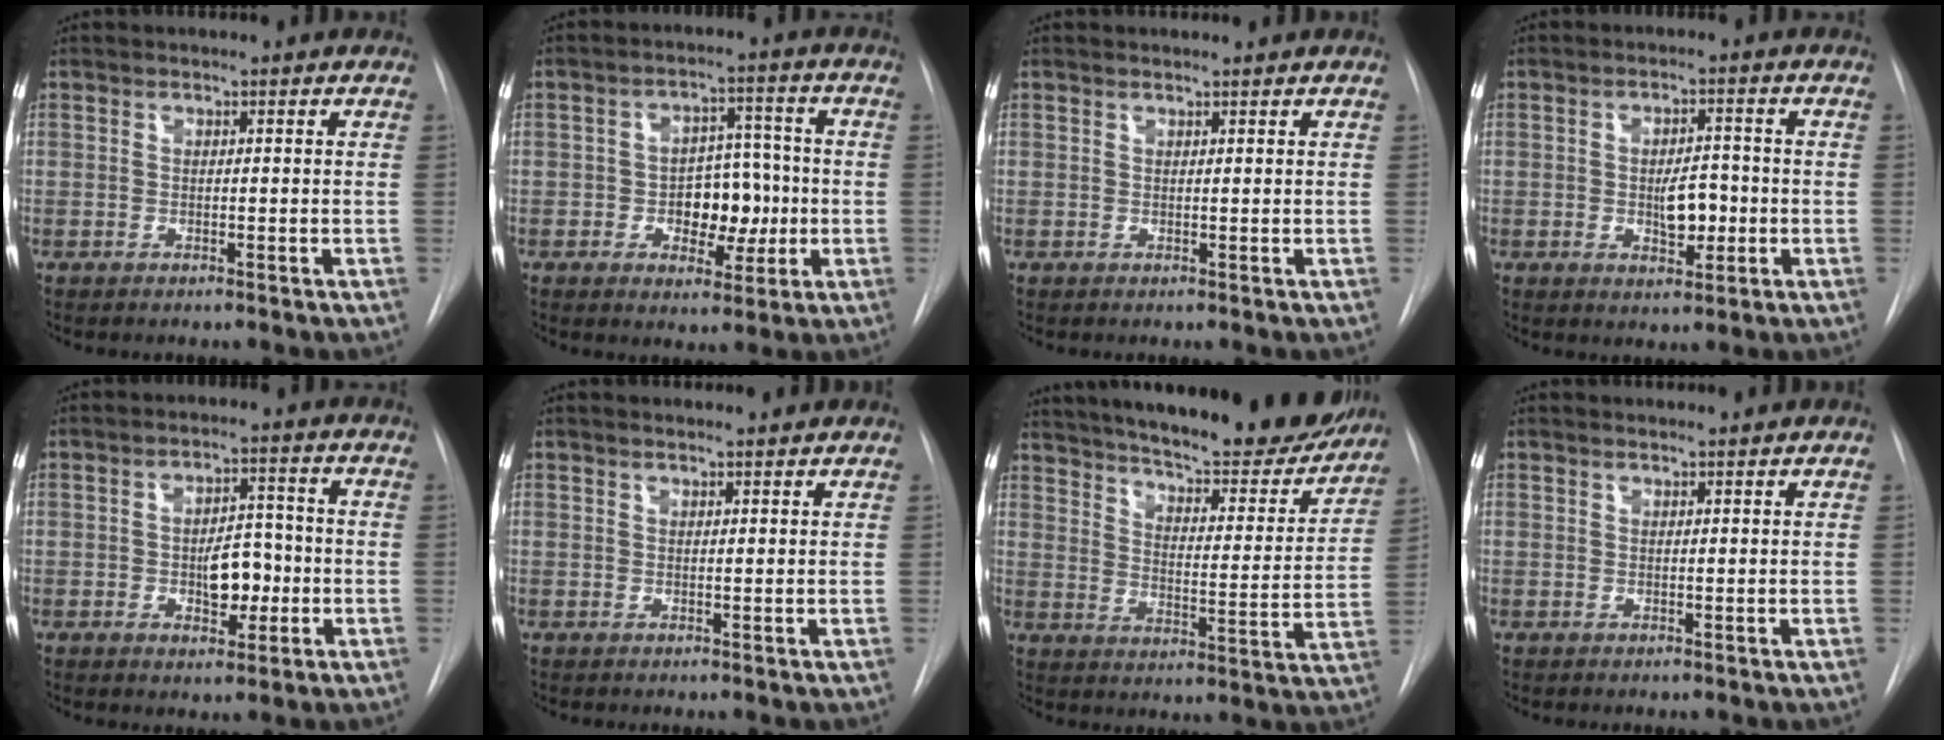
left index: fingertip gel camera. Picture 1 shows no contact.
{"total": 7.7, "force": [-1.2, 4.9, 5.9], "torque": [-0.079, 0.019, -0.013]}
{"total": 1.4, "force": [1.3, -0.1, 0.2], "torque": [-0.008, 0.010, 0.023]}
{"total": 5.0, "force": [-0.8, 2.3, 4.3], "torque": [-0.065, 0.000, -0.007]}
{"total": 6.0, "force": [-1.2, 3.2, 5.0], "torque": [-0.072, 0.009, -0.013]}
{"total": 3.4, "force": [3.3, 0.2, 0.9], "torque": [-0.018, 0.013, 0.040]}
{"total": 27.3, "force": [23.7, 5.3, 12.6], "torque": [-0.207, -0.043, 0.309]}
{"total": 2.3, "force": [2.2, -0.1, 0.5], "torque": [-0.010, 0.012, 0.030]}